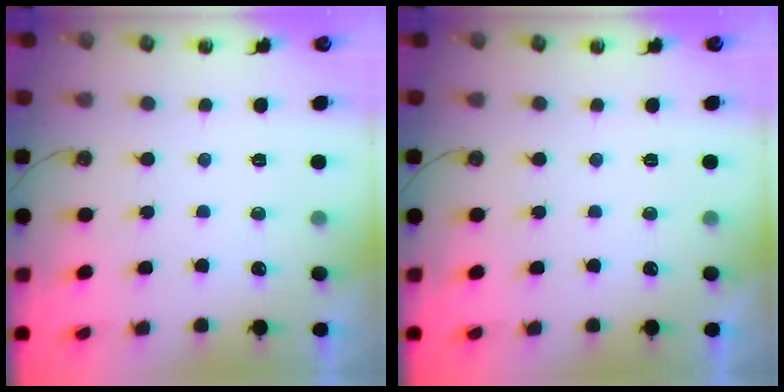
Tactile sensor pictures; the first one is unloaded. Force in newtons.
{"total": 0.0}